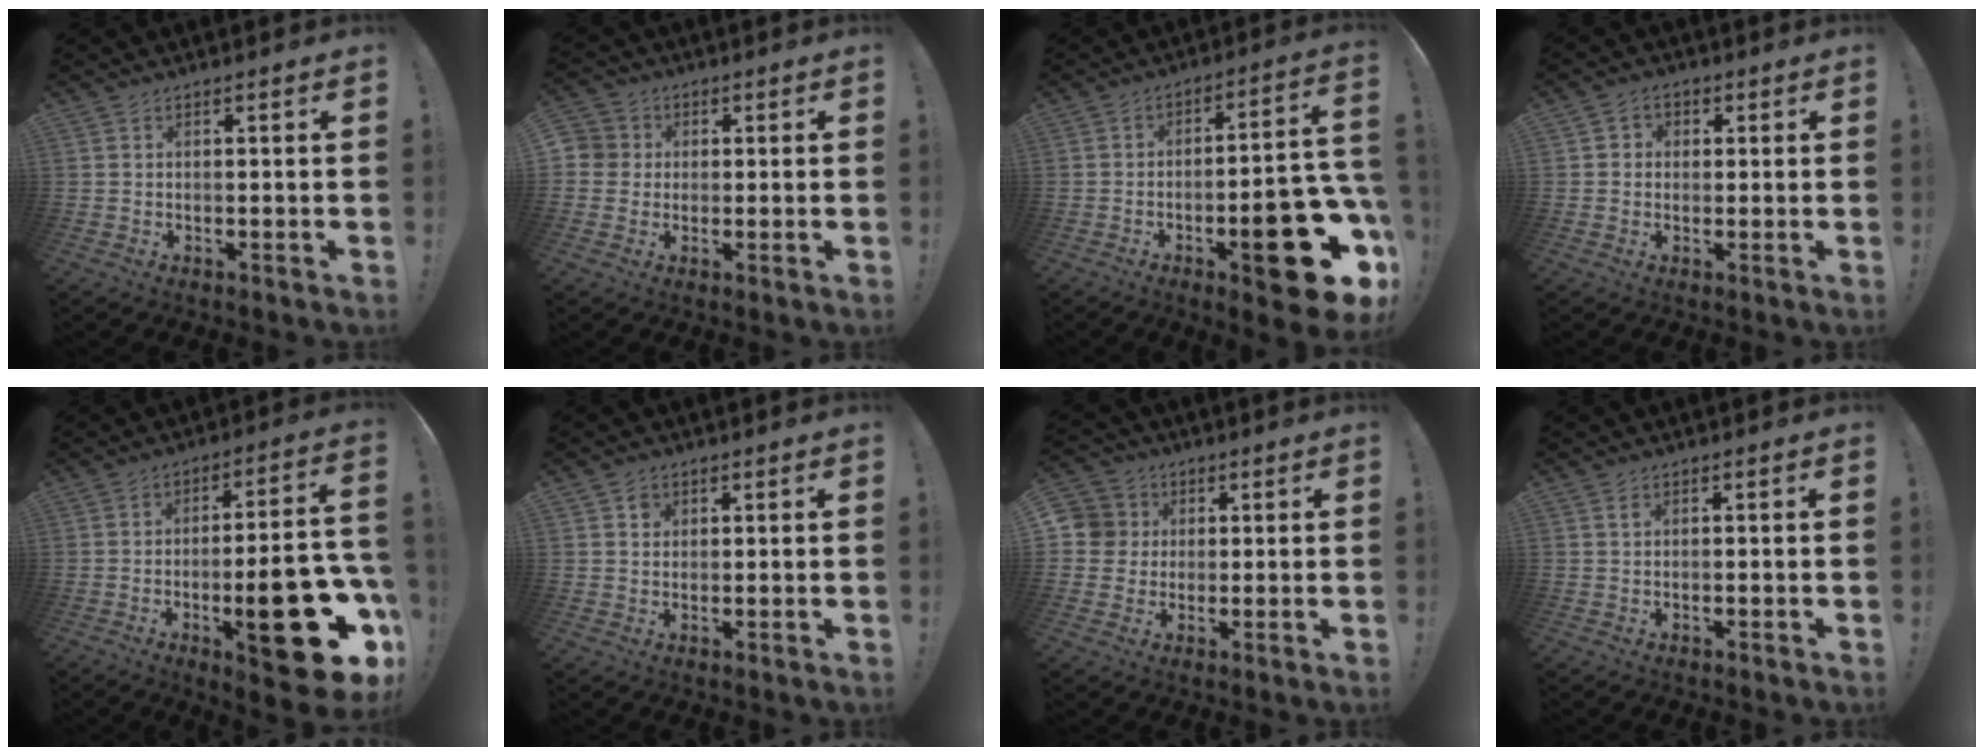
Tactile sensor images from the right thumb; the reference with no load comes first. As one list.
[{"total": 4.6, "force": [0.0, 4.4, 1.3], "torque": [-0.031, 0.005, 0.000]}, {"total": 21.3, "force": [-8.2, 6.8, 18.4], "torque": [-0.225, 0.046, -0.110]}, {"total": 3.2, "force": [-0.2, 3.0, 1.1], "torque": [-0.013, 0.007, -0.005]}, {"total": 24.7, "force": [-8.0, 7.7, 22.1], "torque": [-0.298, 0.036, -0.109]}, {"total": 2.7, "force": [1.2, 2.3, 0.5], "torque": [0.006, -0.009, 0.017]}, {"total": 7.3, "force": [0.6, 7.1, 1.5], "torque": [-0.035, 0.009, 0.016]}, {"total": 0.7, "force": [0.3, 0.3, 0.5], "torque": [-0.016, 0.005, 0.006]}]